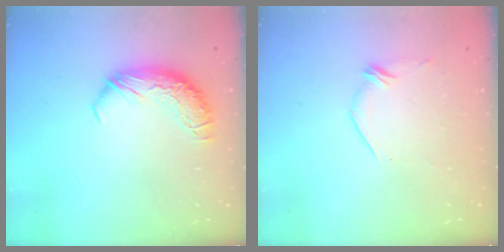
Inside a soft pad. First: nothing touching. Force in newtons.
{"total": 5.9, "press": 5.9, "slide": 0.9}